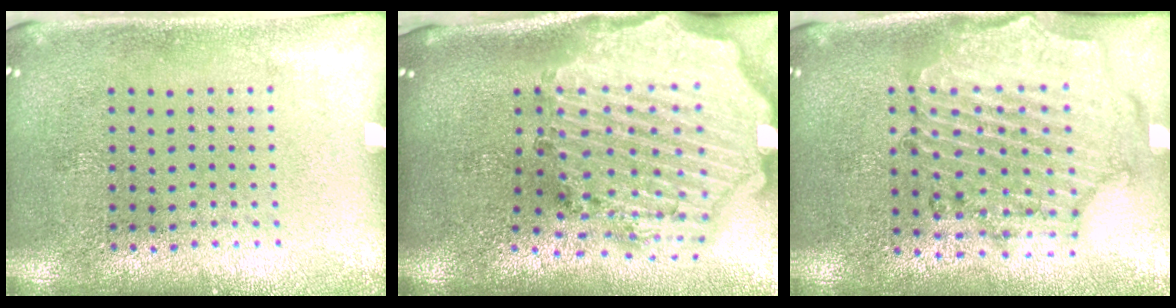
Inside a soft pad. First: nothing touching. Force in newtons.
{"total": 4.1, "press": 3.3, "slide": 2.4}
{"total": 1.6, "press": 1.6, "slide": 0.3}